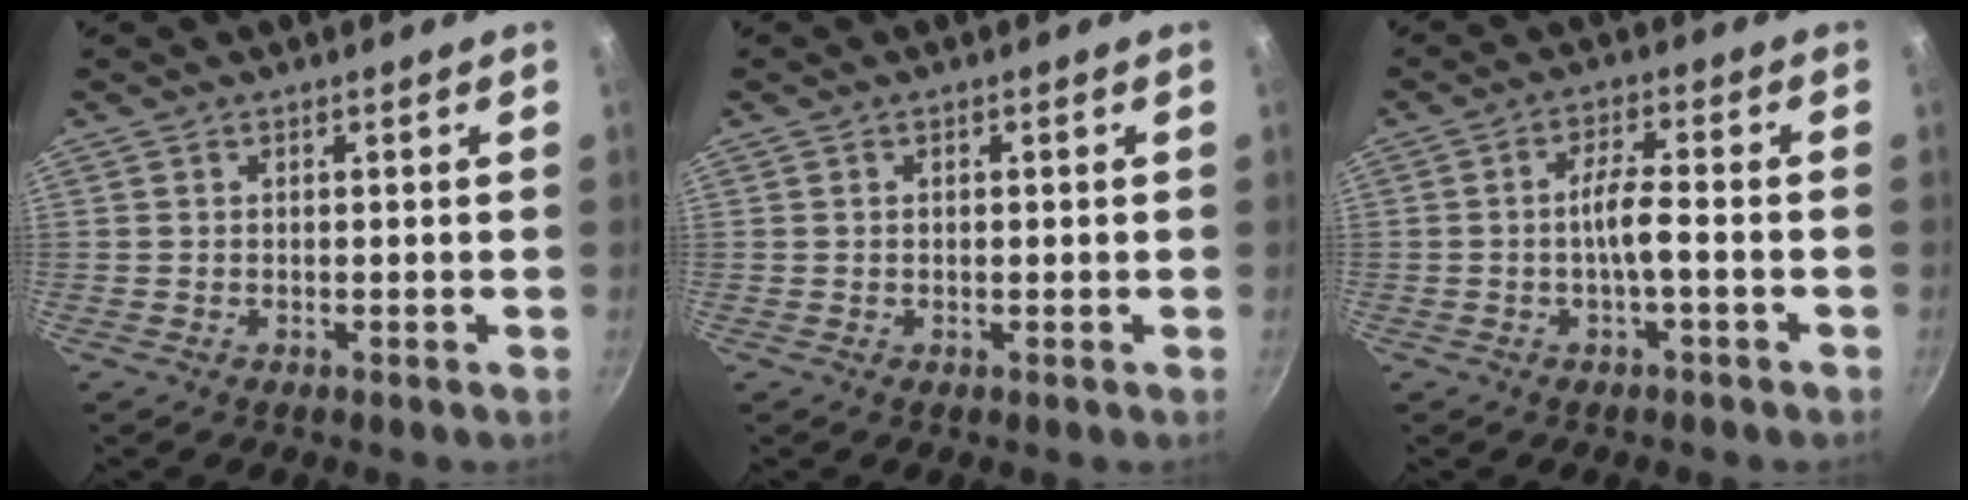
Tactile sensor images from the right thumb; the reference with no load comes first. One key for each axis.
{"total": 0.7, "fx": 0.1, "fy": 0.5, "fz": 0.5, "tx": -0.007, "ty": 0.002, "tz": 0.004}
{"total": 5.0, "fx": -1.6, "fy": 1.1, "fz": 4.6, "tx": -0.089, "ty": 0.023, "tz": -0.033}